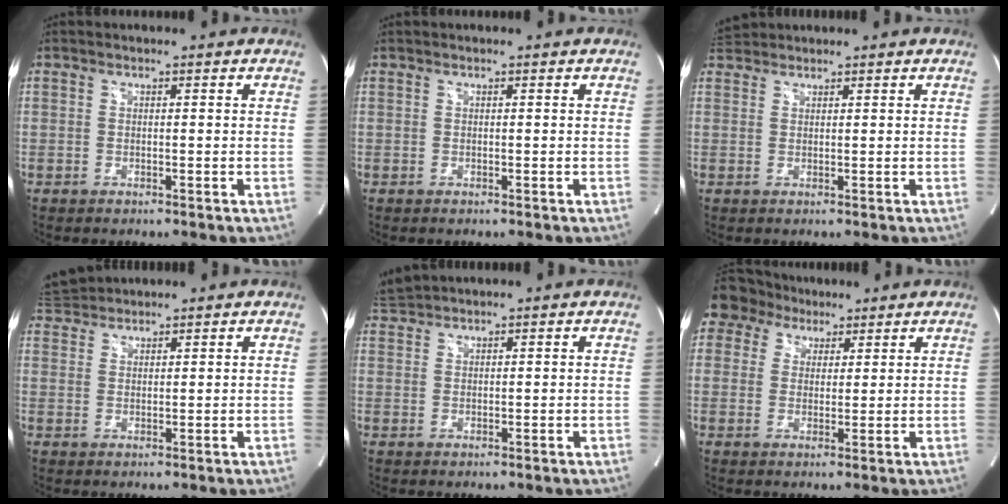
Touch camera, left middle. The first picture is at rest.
{"total": 0.0}
{"total": 2.3, "force": [2.3, 0.5, -0.1], "torque": [-0.007, 0.018, 0.046]}
{"total": 4.2, "force": [4.1, 0.8, 0.3], "torque": [-0.014, 0.028, 0.080]}
{"total": 2.3, "force": [2.3, -0.2, -0.1], "torque": [-0.008, 0.018, 0.053]}
{"total": 6.2, "force": [4.6, 4.2, 0.0], "torque": [-0.004, 0.025, 0.082]}